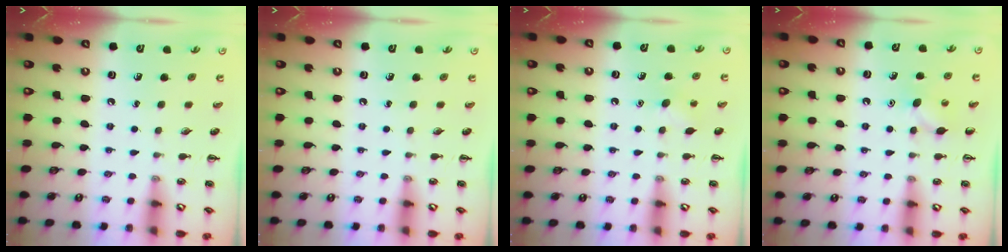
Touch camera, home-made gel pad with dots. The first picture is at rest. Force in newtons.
{"total": 0.0}
{"total": 3.8, "press": 3.7, "slide": 0.8}
{"total": 5.1, "press": 5.0, "slide": 1.3}